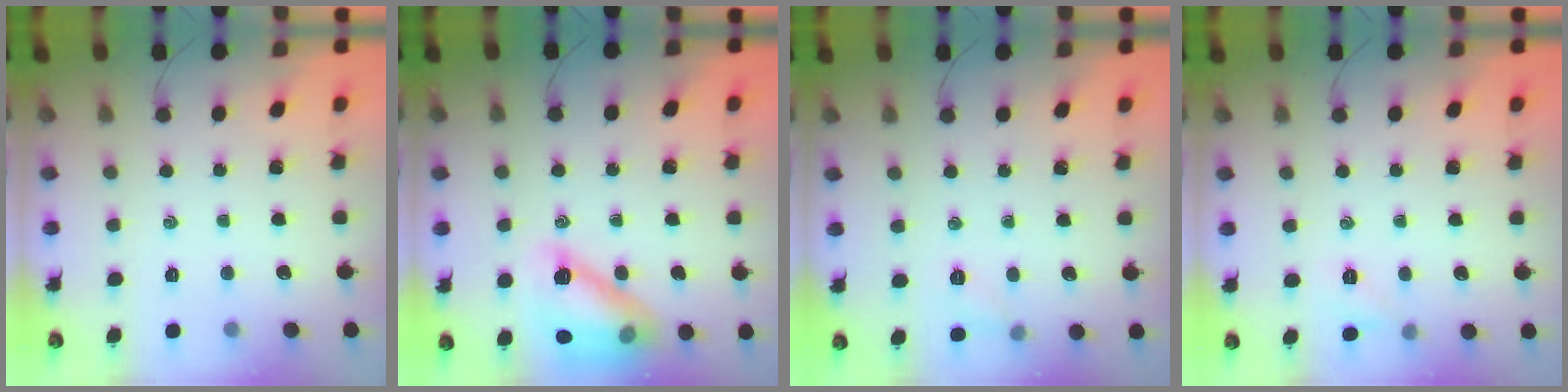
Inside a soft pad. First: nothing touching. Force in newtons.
{"total": 14.2, "press": 14.2, "slide": 0.7}
{"total": 5.3, "press": 5.0, "slide": 1.5}
{"total": 5.6, "press": 5.3, "slide": 1.6}